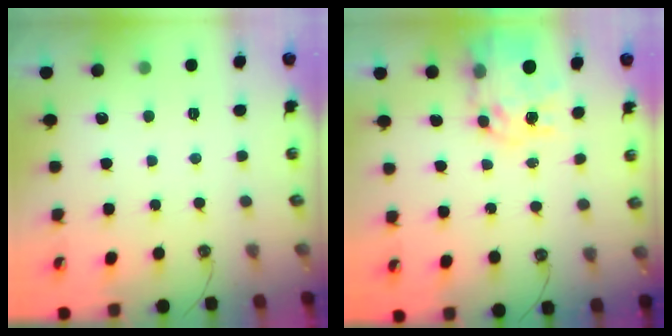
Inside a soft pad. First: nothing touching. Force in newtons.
{"total": 11.1, "press": 11.1, "slide": 0.9}